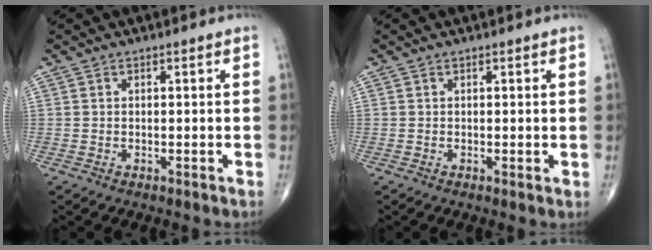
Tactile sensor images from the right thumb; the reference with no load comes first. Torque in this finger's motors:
{"motor_torque": [-0.59, 0.38, -0.33, -0.05, 0.00]}